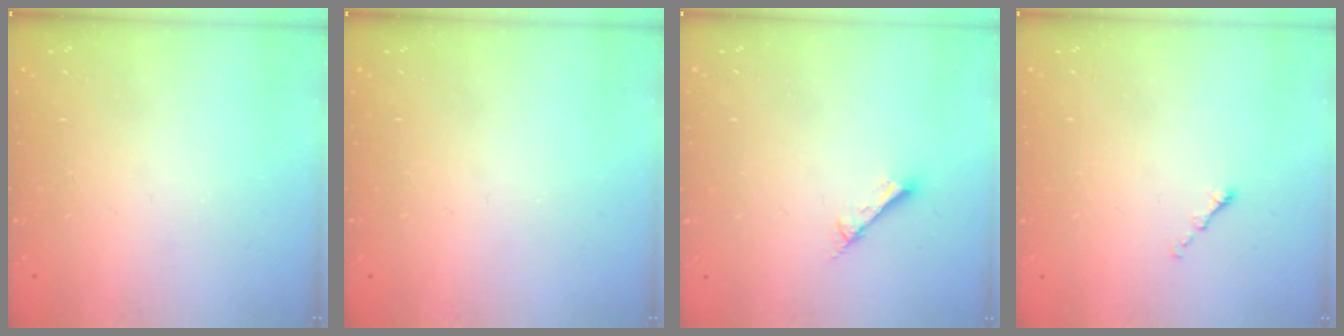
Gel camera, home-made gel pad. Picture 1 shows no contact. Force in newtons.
{"total": 0.0}
{"total": 2.6, "press": 2.6, "slide": 0.1}
{"total": 0.6, "press": 0.5, "slide": 0.2}